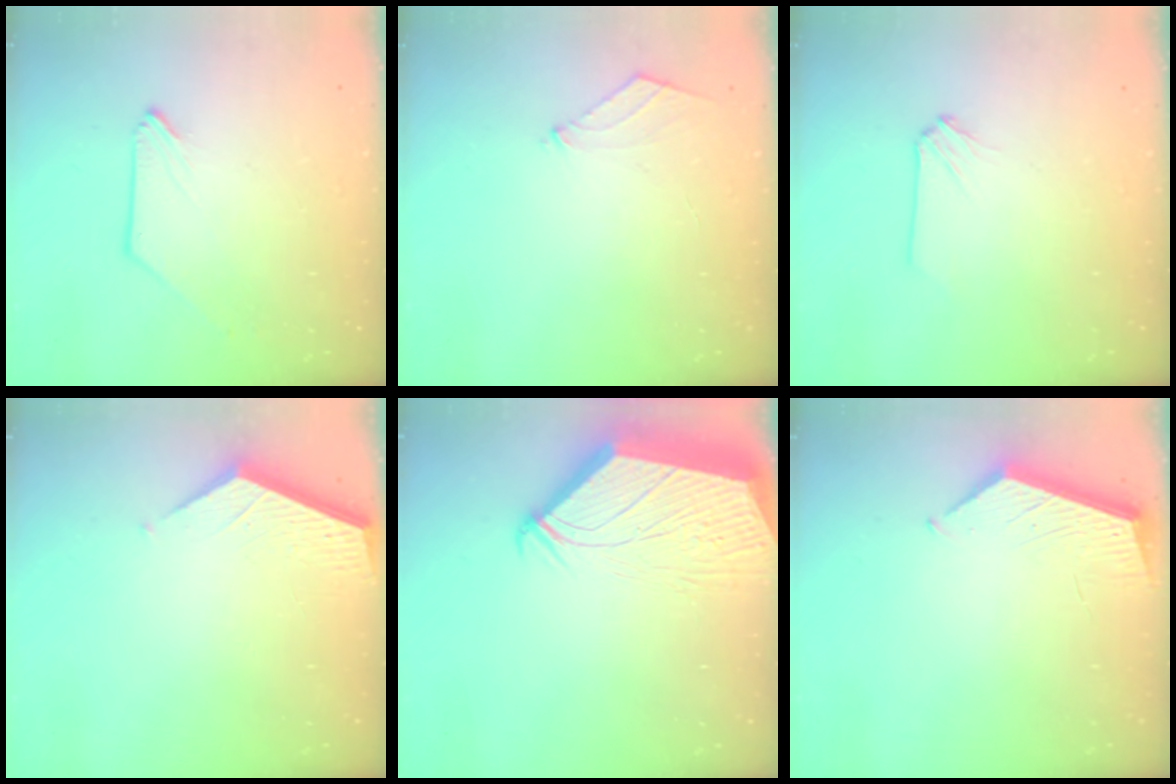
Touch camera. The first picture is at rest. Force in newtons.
{"total": 4.3, "press": 4.2, "slide": 1.0}
{"total": 0.0}
{"total": 3.6, "press": 3.6, "slide": 0.4}
{"total": 8.2, "press": 8.1, "slide": 1.0}
{"total": 5.0, "press": 5.0, "slide": 0.2}